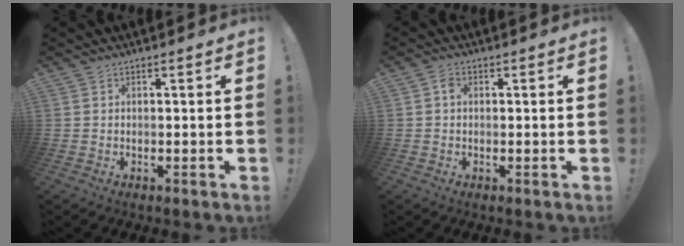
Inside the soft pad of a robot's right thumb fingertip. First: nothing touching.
{"total": 1.8, "force": [0.2, 1.4, 1.1], "torque": [-0.018, 0.004, 0.002]}